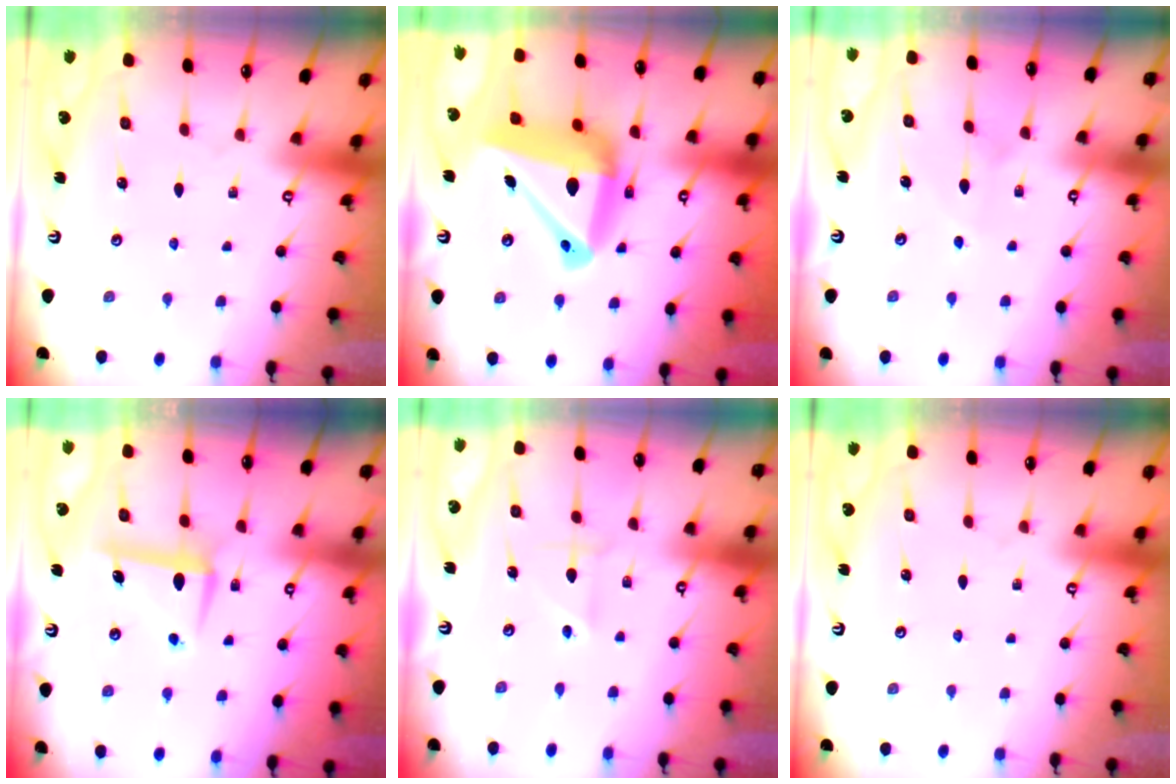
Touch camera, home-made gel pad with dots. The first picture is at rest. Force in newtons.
{"total": 19.5, "press": 19.3, "slide": 2.6}
{"total": 5.5, "press": 5.4, "slide": 0.6}
{"total": 7.9, "press": 7.8, "slide": 1.0}
{"total": 3.4, "press": 3.3, "slide": 0.6}
{"total": 0.0}